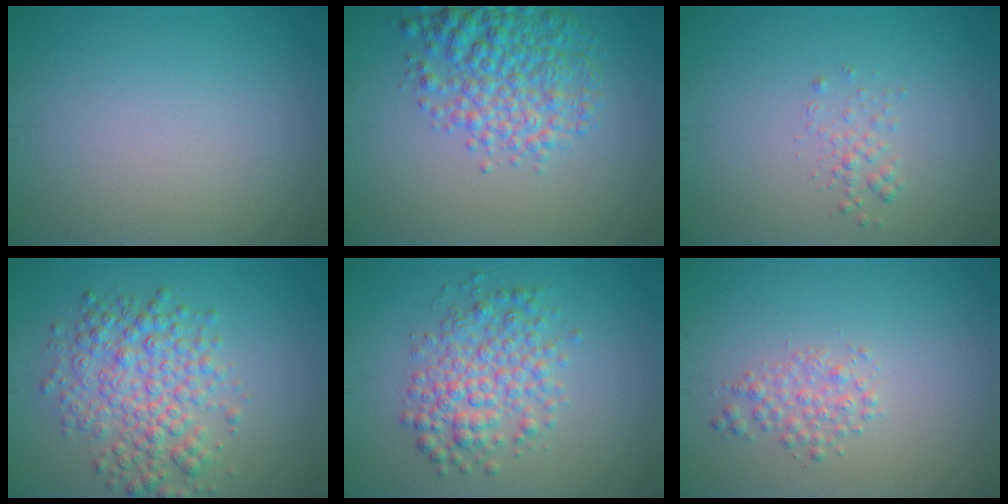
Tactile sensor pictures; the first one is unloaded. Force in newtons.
{"total": 5.6, "press": 5.6, "slide": 0.2}
{"total": 1.1, "press": 1.1, "slide": 0.1}
{"total": 5.4, "press": 5.4, "slide": 0.0}
{"total": 4.5, "press": 4.5, "slide": 0.1}
{"total": 1.8, "press": 1.8, "slide": 0.1}